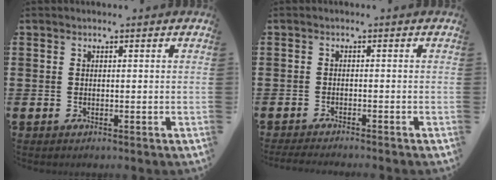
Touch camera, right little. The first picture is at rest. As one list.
[{"total": 1.3, "force": [-1.2, -0.1, 0.5], "torque": [-0.007, 0.000, -0.024]}]